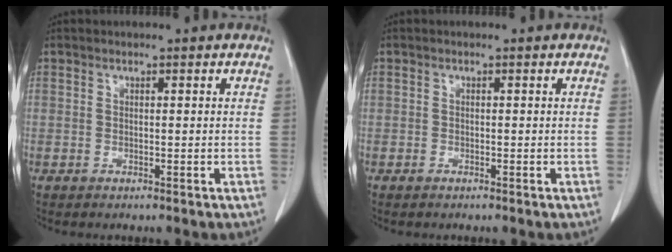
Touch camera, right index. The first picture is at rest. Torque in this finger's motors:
{"motor_torque": [0.00, 0.02, -0.03, 0.02]}